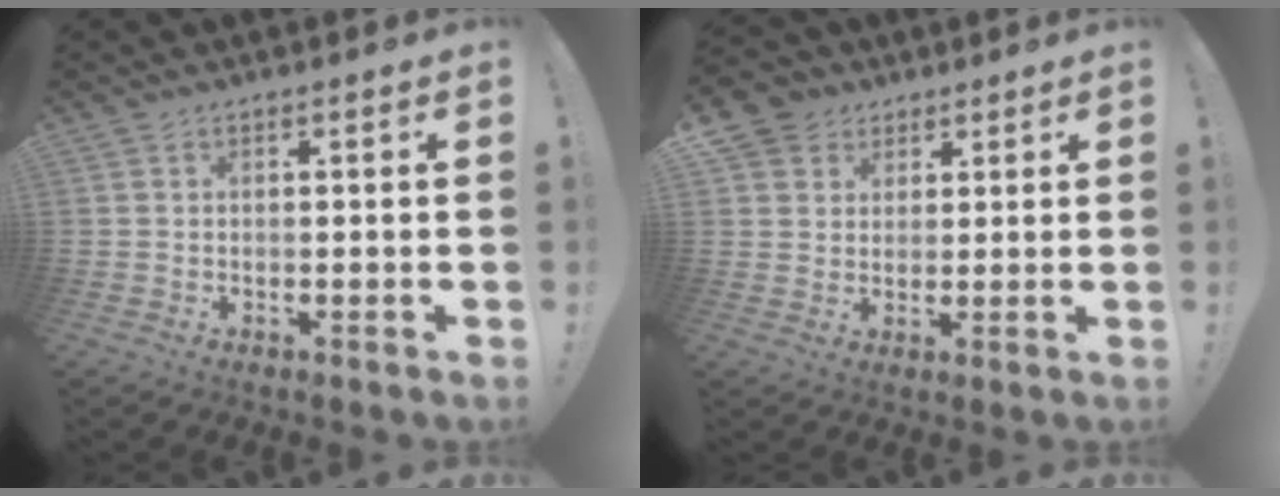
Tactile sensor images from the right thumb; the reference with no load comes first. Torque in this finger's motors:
{"motor_torque": [0.35, 0.91, 0.47, 0.28, 0.04]}